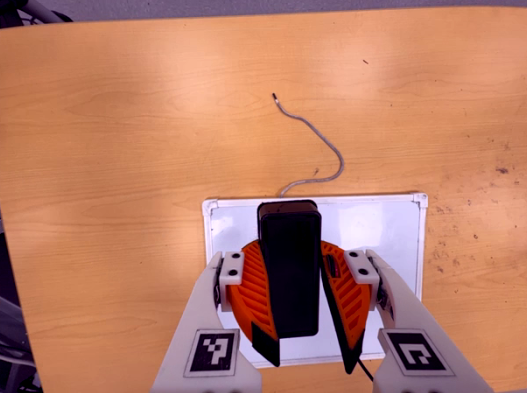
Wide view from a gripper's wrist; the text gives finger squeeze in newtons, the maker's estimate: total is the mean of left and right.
{"total": 10.7, "left": 9.9, "right": 11.5}